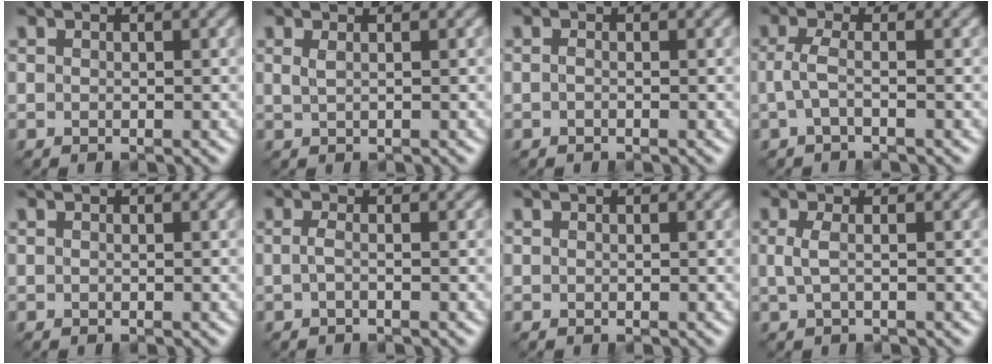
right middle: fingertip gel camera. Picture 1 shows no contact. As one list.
[{"total": 1.1, "force": [0.3, 0.5, 0.9], "torque": [-0.012, -0.002, 0.000]}, {"total": 0.5, "force": [-0.5, 0.1, 0.3], "torque": [-0.009, -0.002, -0.010]}, {"total": 1.8, "force": [-0.6, 0.4, 1.6], "torque": [-0.039, -0.005, -0.015]}, {"total": 0.0}, {"total": 1.1, "force": [-0.6, 0.3, 0.9], "torque": [-0.018, -0.005, -0.015]}, {"total": 0.0}, {"total": 1.6, "force": [-0.3, 0.5, 1.4], "torque": [-0.029, -0.002, -0.006]}]